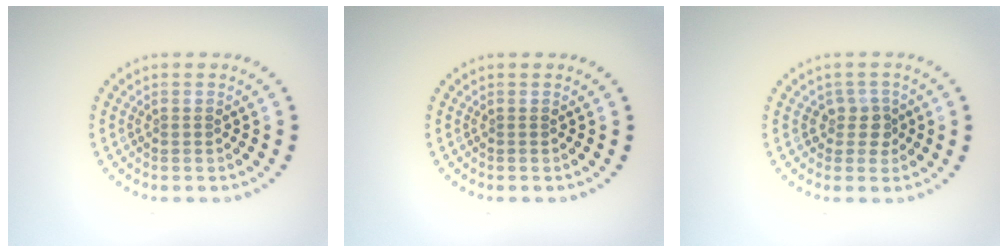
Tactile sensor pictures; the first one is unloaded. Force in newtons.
{"total": 0.0}
{"total": 1.9, "press": 1.5, "slide": 1.1}